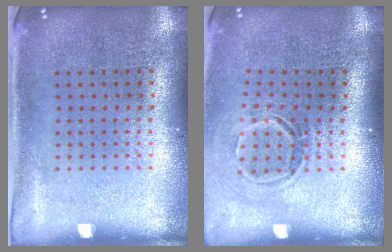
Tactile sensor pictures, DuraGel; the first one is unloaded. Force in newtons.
{"total": 1.6, "press": 1.1, "slide": 1.2}